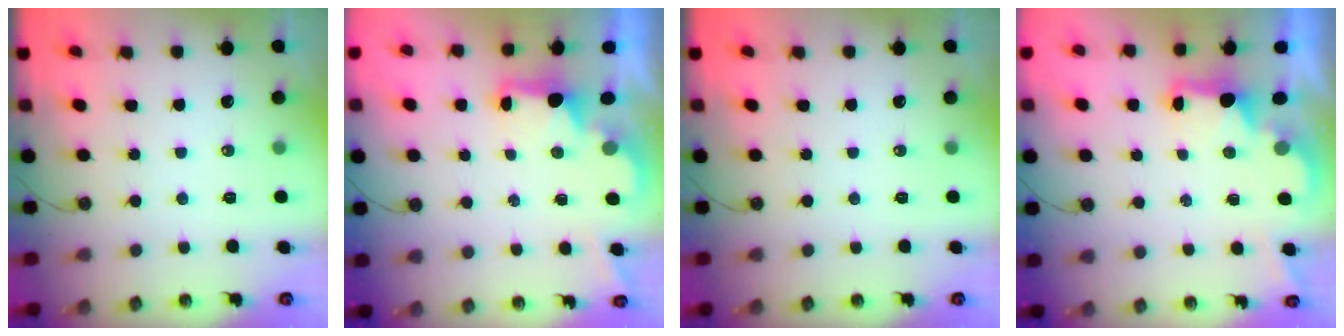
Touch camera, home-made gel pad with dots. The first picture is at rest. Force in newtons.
{"total": 2.2, "press": 2.1, "slide": 0.7}
{"total": 0.0}
{"total": 2.2, "press": 2.1, "slide": 0.7}